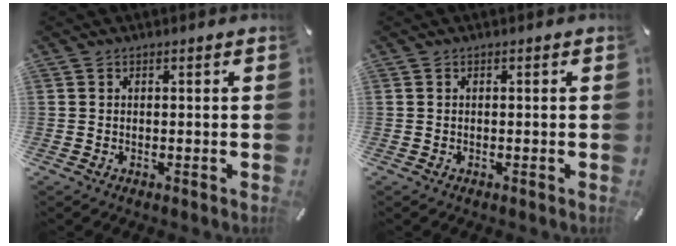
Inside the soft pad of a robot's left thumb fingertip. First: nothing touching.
{"total": 0.0}